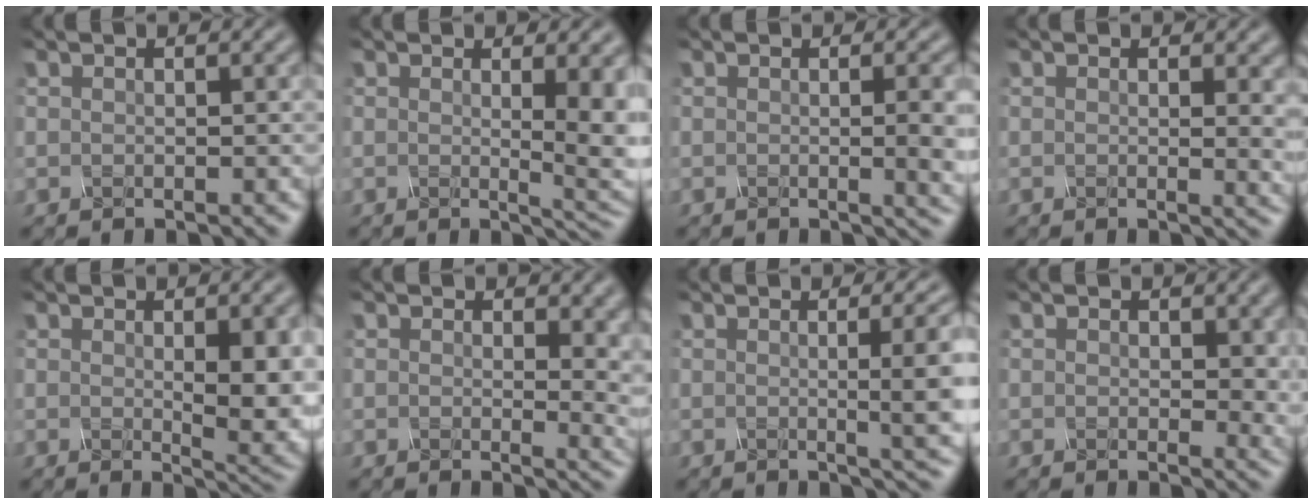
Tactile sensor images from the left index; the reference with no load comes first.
{"total": 5.9, "force": [0.6, 2.0, 5.5], "torque": [-0.045, -0.005, 0.011]}
{"total": 5.0, "force": [-0.1, 1.8, 4.6], "torque": [-0.037, -0.001, 0.000]}
{"total": 3.1, "force": [0.5, 1.2, 2.8], "torque": [-0.024, -0.006, 0.007]}
{"total": 5.5, "force": [0.3, 1.7, 5.2], "torque": [-0.067, -0.009, 0.009]}
{"total": 5.2, "force": [0.8, 2.8, 4.4], "torque": [-0.033, -0.009, 0.012]}
{"total": 8.7, "force": [0.2, 3.0, 8.1], "torque": [-0.060, 0.009, -0.002]}
{"total": 3.4, "force": [0.7, 2.0, 2.7], "torque": [-0.024, -0.005, 0.005]}